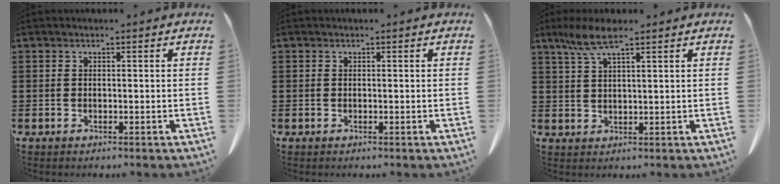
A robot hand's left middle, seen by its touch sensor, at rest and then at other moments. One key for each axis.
{"total": 0.0}
{"total": 5.1, "fx": 3.3, "fy": 0.6, "fz": 3.9, "tx": -0.089, "ty": -0.001, "tz": 0.057}